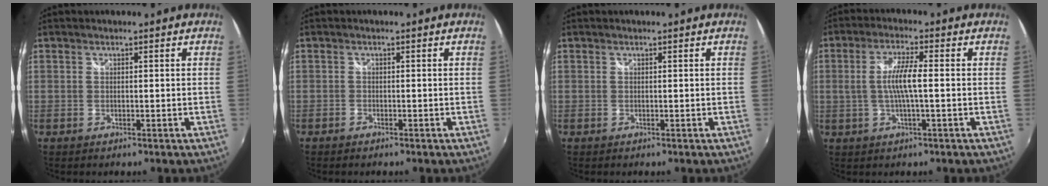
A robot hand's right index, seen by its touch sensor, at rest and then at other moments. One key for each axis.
{"total": 1.0, "fx": -0.9, "fy": 0.5, "fz": 0.2, "tx": -0.009, "ty": -0.001, "tz": -0.018}
{"total": 0.0}
{"total": 6.3, "fx": -0.3, "fy": 0.6, "fz": 6.2, "tx": -0.117, "ty": 0.000, "tz": -0.002}